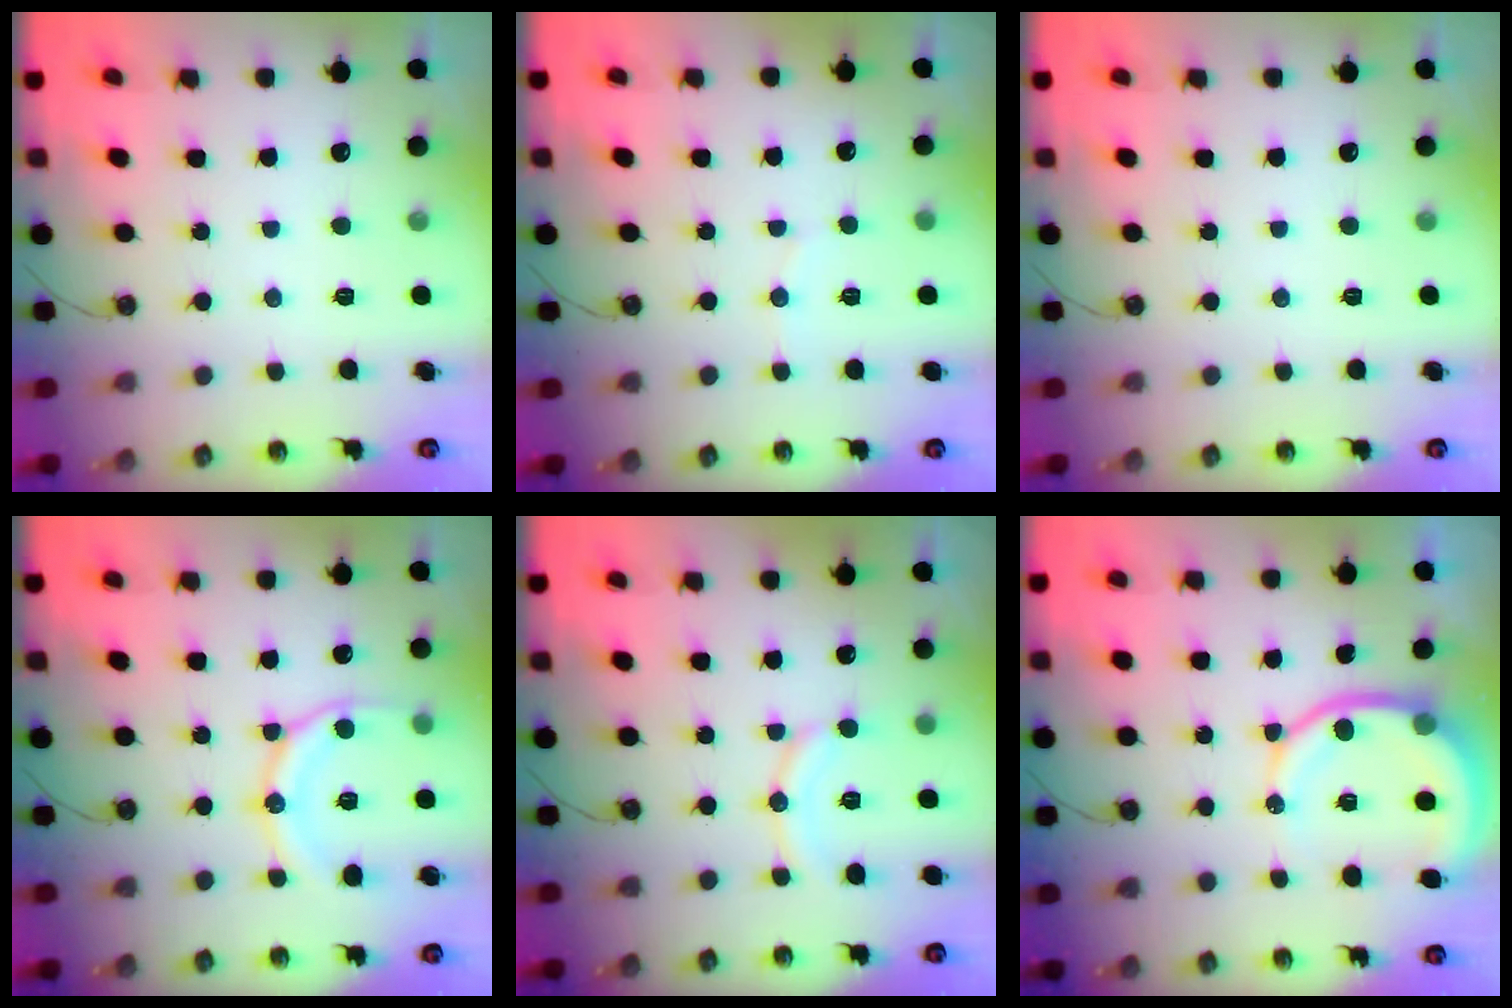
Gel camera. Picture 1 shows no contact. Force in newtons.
{"total": 4.5, "press": 4.2, "slide": 1.6}
{"total": 0.0}
{"total": 13.5, "press": 13.4, "slide": 1.5}
{"total": 9.3, "press": 9.3, "slide": 0.4}
{"total": 11.2, "press": 11.1, "slide": 1.4}